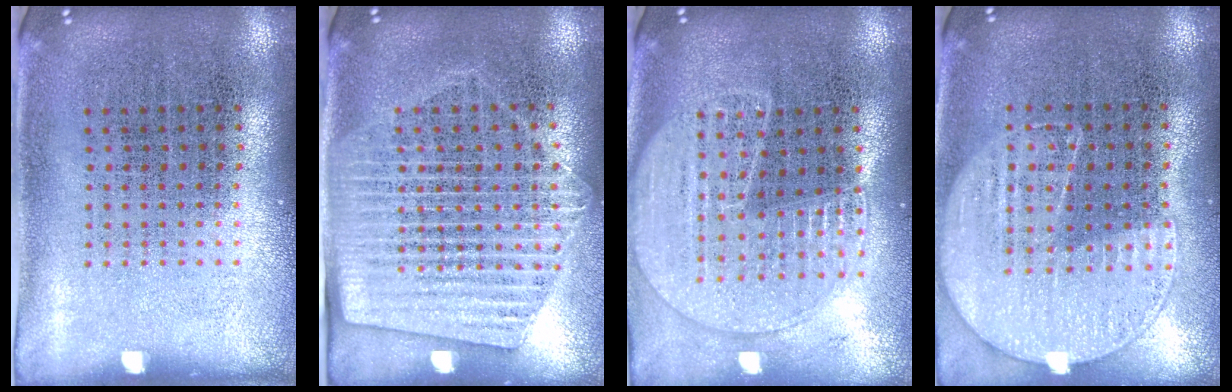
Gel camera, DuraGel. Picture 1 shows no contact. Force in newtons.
{"total": 1.7, "press": 1.5, "slide": 0.8}
{"total": 1.7, "press": 1.6, "slide": 0.6}
{"total": 1.1, "press": 1.0, "slide": 0.6}